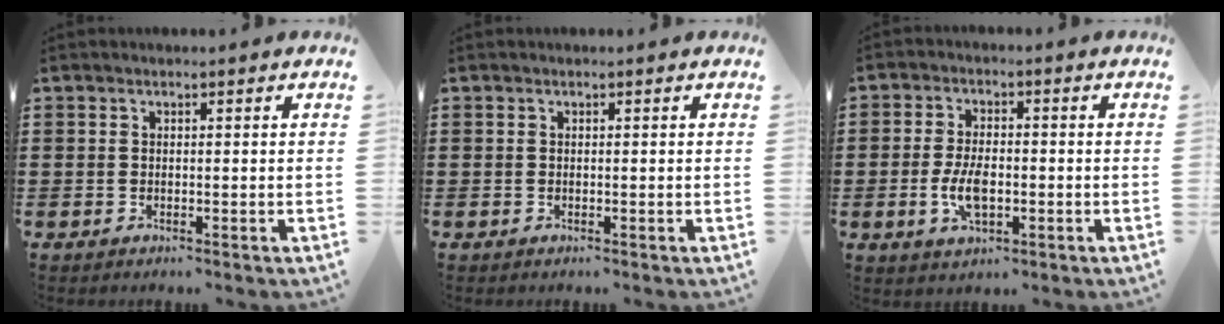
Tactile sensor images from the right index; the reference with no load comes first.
{"total": 0.0}
{"total": 5.5, "force": [-1.3, 2.8, 4.6], "torque": [-0.106, -0.004, -0.028]}